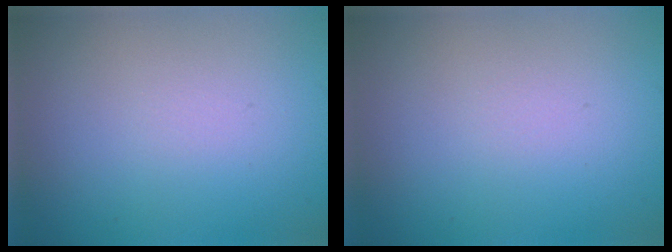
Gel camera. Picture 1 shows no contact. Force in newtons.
{"total": 0.0}